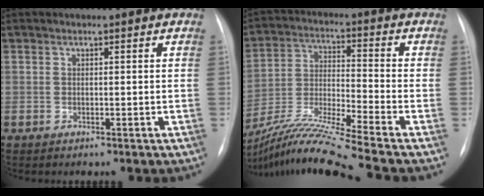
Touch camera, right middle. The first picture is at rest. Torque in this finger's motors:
{"motor_torque": [0.36, -1.33, 0.01, 0.11]}